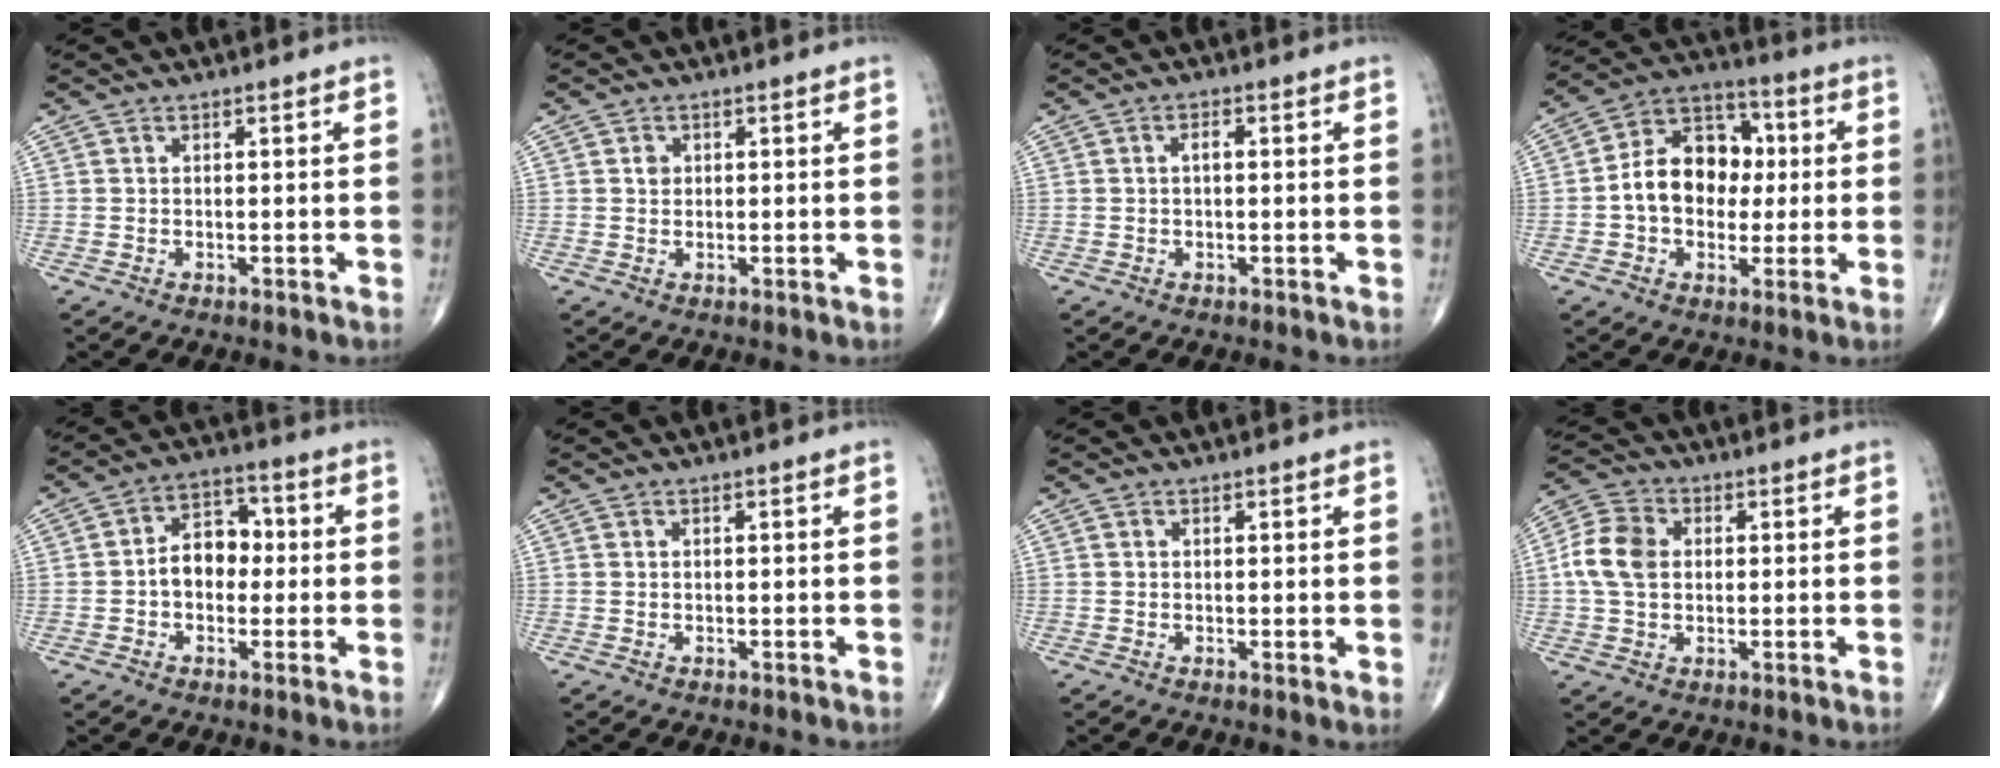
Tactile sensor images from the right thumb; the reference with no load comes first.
{"total": 1.4, "force": [0.4, 1.2, 0.6], "torque": [-0.003, 0.001, 0.006]}
{"total": 1.8, "force": [0.1, 0.8, 1.6], "torque": [-0.029, 0.006, 0.001]}
{"total": 14.0, "force": [0.0, 10.4, 9.3], "torque": [-0.113, 0.033, -0.008]}
{"total": 8.2, "force": [-0.5, 6.0, 5.6], "torque": [-0.062, 0.030, -0.021]}
{"total": 0.0}
{"total": 0.8, "force": [0.2, 0.1, 0.7], "torque": [-0.012, -0.004, -0.001]}
{"total": 8.3, "force": [0.7, 6.2, 5.4], "torque": [-0.100, 0.016, 0.005]}